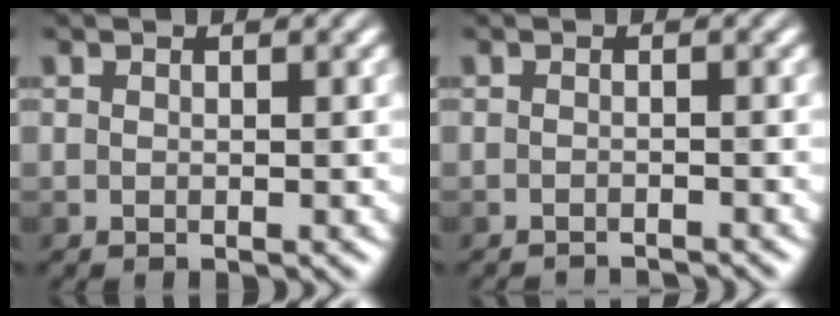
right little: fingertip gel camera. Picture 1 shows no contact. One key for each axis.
{"total": 2.8, "fx": -2.7, "fy": 0.2, "fz": 0.6, "tx": -0.002, "ty": -0.003, "tz": -0.042}